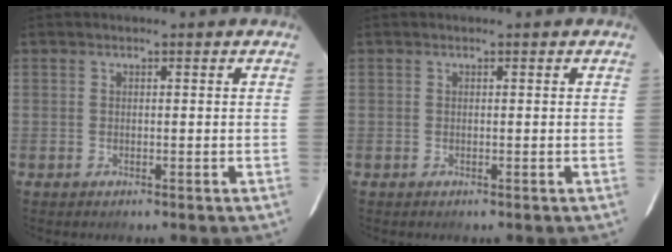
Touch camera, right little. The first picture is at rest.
{"total": 0.0}